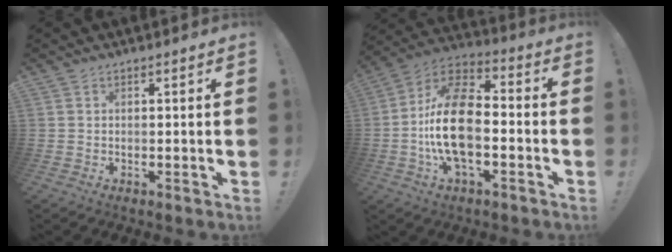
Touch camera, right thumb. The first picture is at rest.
{"total": 19.0, "force": [-3.5, 10.2, 15.7], "torque": [-0.308, 0.025, -0.056]}